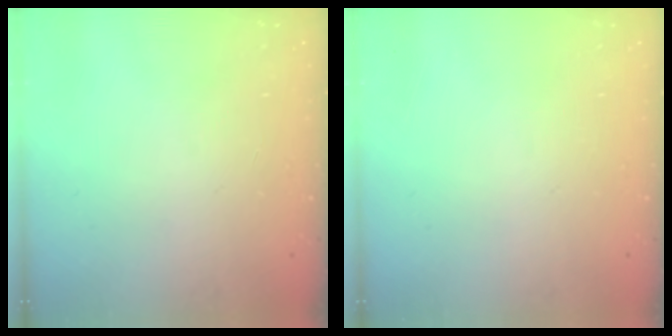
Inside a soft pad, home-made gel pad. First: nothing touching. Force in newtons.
{"total": 0.0}